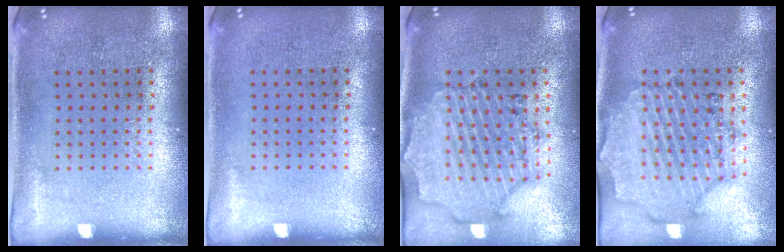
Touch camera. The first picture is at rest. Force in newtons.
{"total": 0.0}
{"total": 1.7, "press": 1.6, "slide": 0.3}
{"total": 1.6, "press": 1.6, "slide": 0.4}